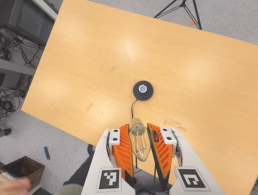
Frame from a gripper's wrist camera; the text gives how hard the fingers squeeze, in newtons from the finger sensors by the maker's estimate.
{"total": 20.6, "left": 21.6, "right": 19.5}